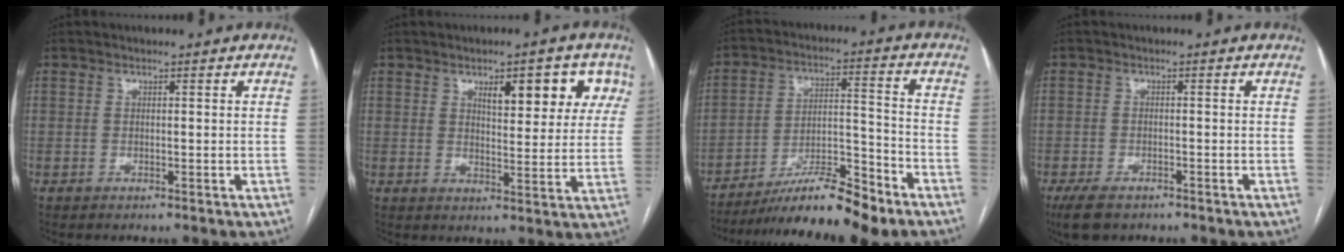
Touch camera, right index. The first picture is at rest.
{"total": 8.9, "force": [4.3, 3.2, 7.1], "torque": [-0.085, 0.014, 0.058]}
{"total": 14.5, "force": [-11.1, 1.3, 9.1], "torque": [-0.151, 0.001, -0.184]}
{"total": 4.7, "force": [-3.4, 2.3, 2.3], "torque": [-0.047, -0.006, -0.054]}